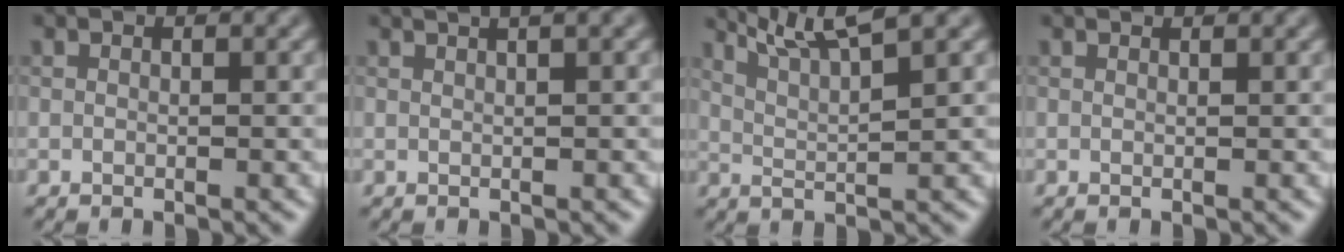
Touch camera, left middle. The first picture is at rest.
{"total": 3.7, "force": [2.2, 1.4, 2.6], "torque": [-0.012, 0.017, 0.005]}
{"total": 5.3, "force": [4.1, 0.7, 3.3], "torque": [-0.057, 0.015, 0.068]}
{"total": 1.0, "force": [1.0, 0.1, 0.3], "torque": [-0.007, -0.003, 0.005]}